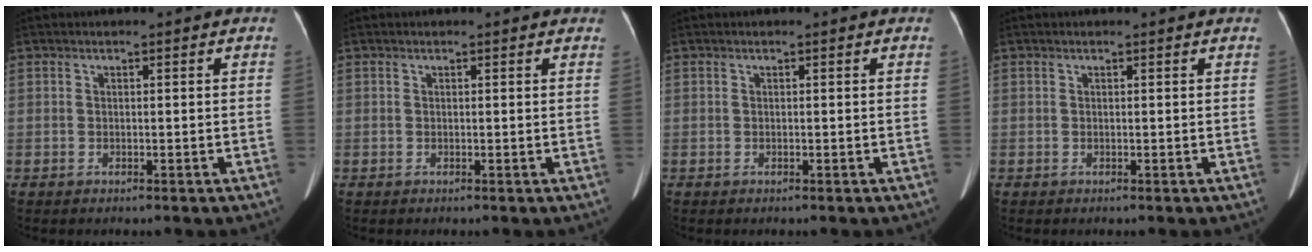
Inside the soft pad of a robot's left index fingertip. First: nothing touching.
{"total": 1.8, "force": [1.7, 0.5, 0.6], "torque": [-0.011, 0.005, 0.006]}
{"total": 0.0}
{"total": 0.7, "force": [0.7, 0.0, 0.2], "torque": [-0.008, -0.001, 0.007]}